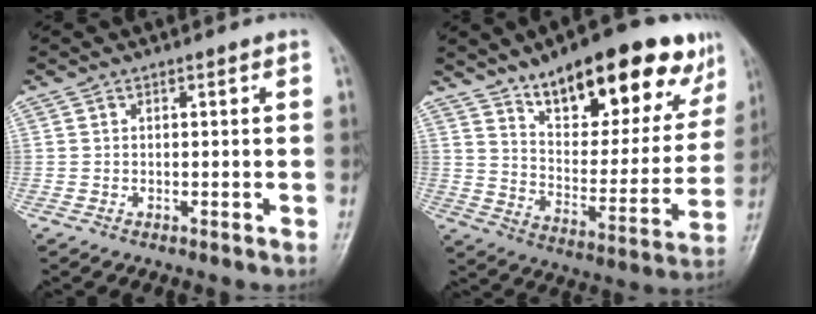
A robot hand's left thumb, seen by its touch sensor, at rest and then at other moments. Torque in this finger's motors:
{"motor_torque": [1.20, 1.21, 1.49, -1.28, 0.31]}